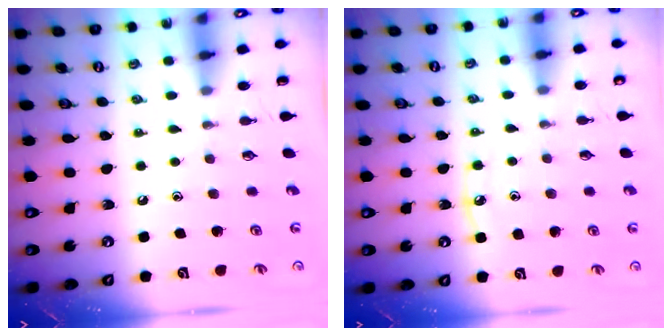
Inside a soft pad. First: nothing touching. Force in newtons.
{"total": 5.1, "press": 5.1, "slide": 0.4}